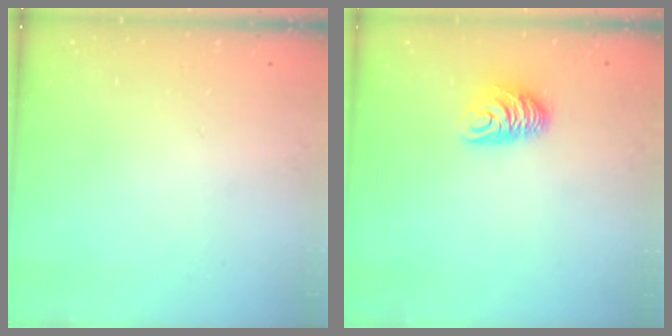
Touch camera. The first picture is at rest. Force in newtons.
{"total": 8.2, "press": 8.2, "slide": 0.5}